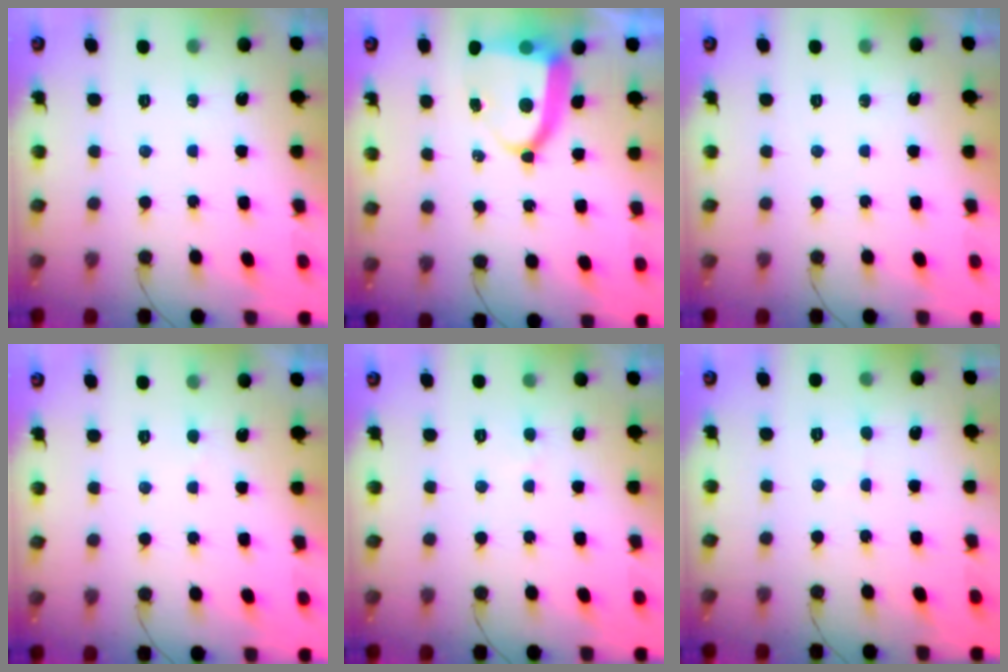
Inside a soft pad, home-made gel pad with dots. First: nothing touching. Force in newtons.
{"total": 9.5, "press": 9.4, "slide": 1.5}
{"total": 0.0}
{"total": 1.9, "press": 1.9, "slide": 0.3}
{"total": 2.4, "press": 2.4, "slide": 0.2}
{"total": 3.5, "press": 3.5, "slide": 0.4}